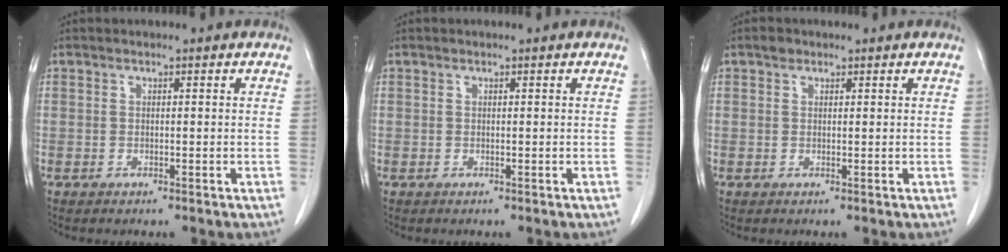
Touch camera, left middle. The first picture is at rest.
{"total": 0.0}
{"total": 1.1, "force": [0.7, 0.7, 0.3], "torque": [-0.006, 0.006, 0.011]}